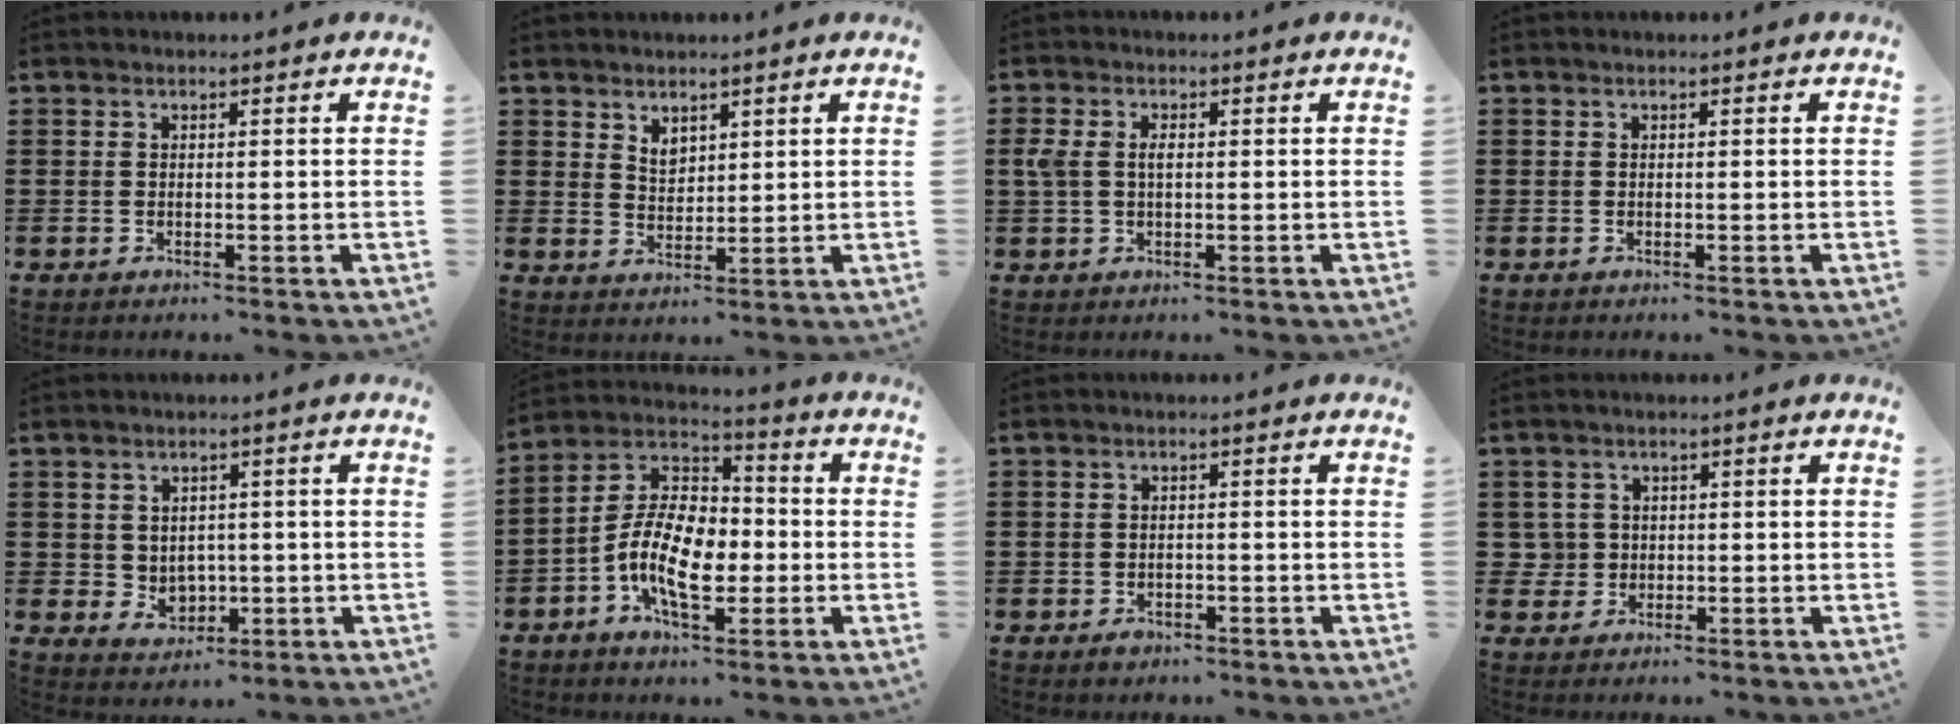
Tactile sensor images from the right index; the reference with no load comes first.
{"total": 2.6, "force": [2.0, 1.6, 0.7], "torque": [-0.019, 0.006, 0.038]}
{"total": 3.0, "force": [0.3, 1.7, 2.5], "torque": [-0.066, 0.003, 0.000]}
{"total": 0.0}
{"total": 2.9, "force": [1.3, 2.5, 0.6], "torque": [-0.025, 0.003, 0.022]}
{"total": 12.0, "force": [-2.9, 6.6, 9.6], "torque": [-0.224, 0.000, -0.058]}
{"total": 1.2, "force": [-0.9, 0.8, 0.4], "torque": [-0.009, -0.001, -0.019]}
{"total": 2.7, "force": [-0.1, 2.6, 0.5], "torque": [-0.030, 0.006, -0.006]}